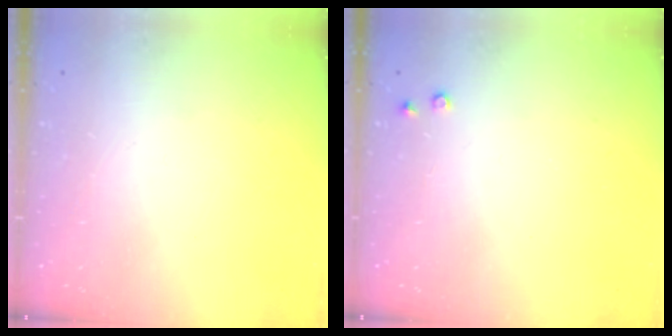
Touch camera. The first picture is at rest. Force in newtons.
{"total": 2.8, "press": 2.8, "slide": 0.5}